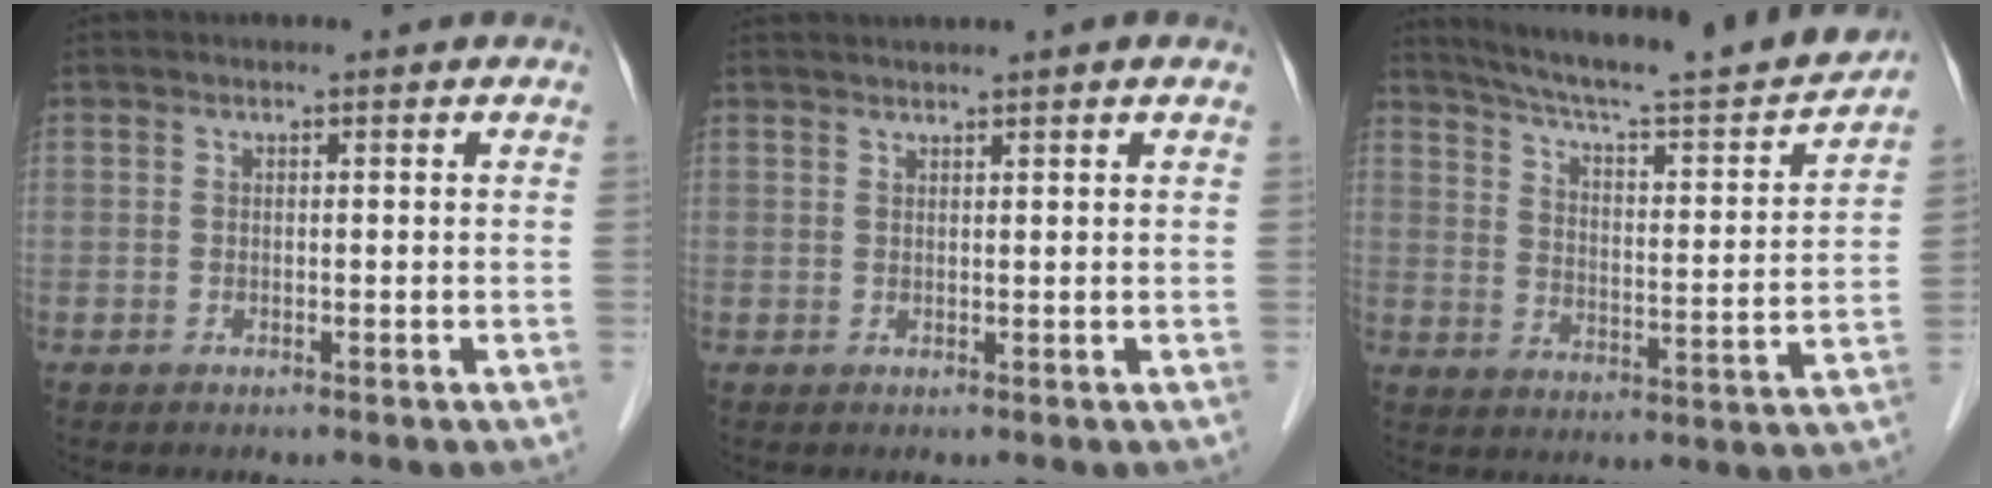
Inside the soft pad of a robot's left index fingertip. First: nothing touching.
{"total": 3.0, "force": [2.5, -0.5, 1.5], "torque": [-0.019, 0.027, 0.046]}
{"total": 20.9, "force": [19.1, 0.4, 8.6], "torque": [-0.137, -0.034, 0.270]}